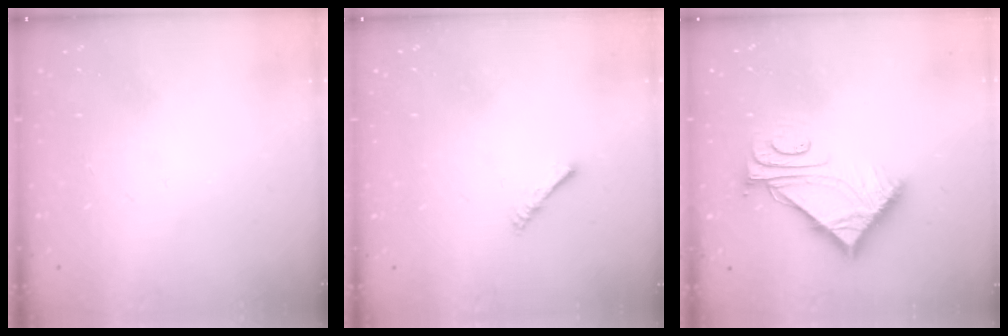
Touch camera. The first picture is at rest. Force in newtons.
{"total": 2.2, "press": 2.1, "slide": 0.5}
{"total": 10.3, "press": 10.2, "slide": 0.9}